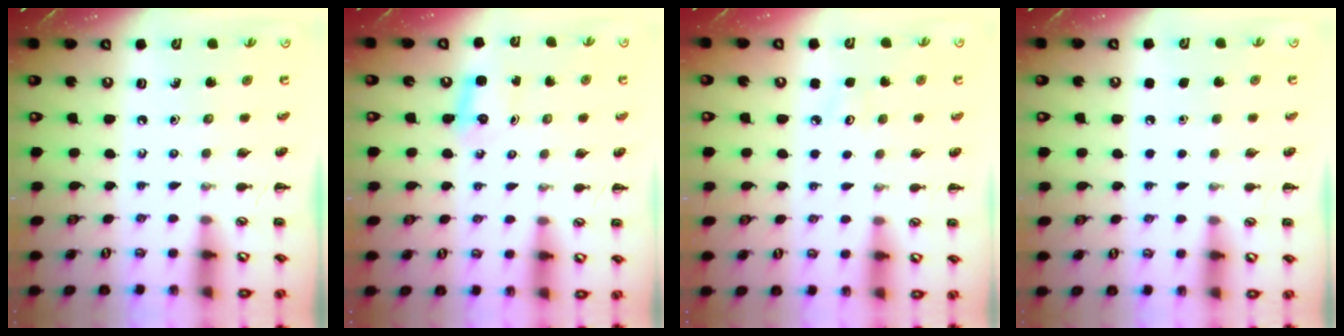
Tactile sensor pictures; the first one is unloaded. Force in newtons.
{"total": 2.8, "press": 2.7, "slide": 0.9}
{"total": 2.8, "press": 2.7, "slide": 0.8}
{"total": 1.6, "press": 1.6, "slide": 0.1}